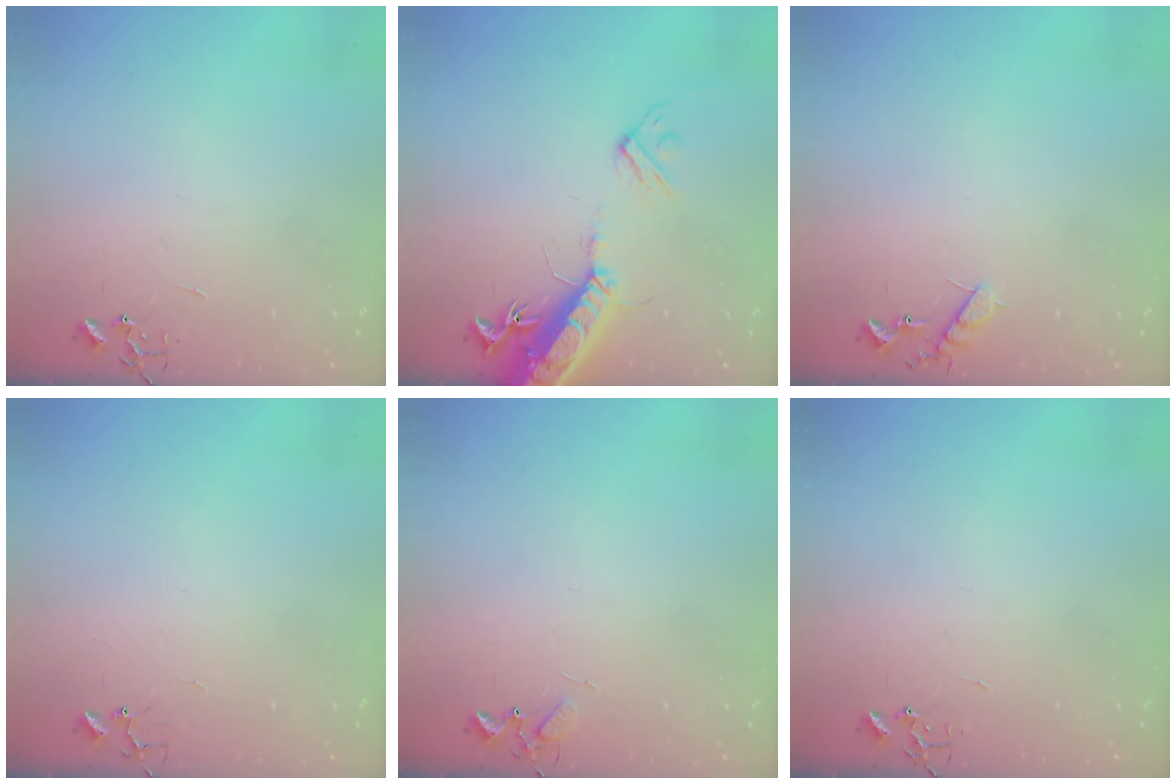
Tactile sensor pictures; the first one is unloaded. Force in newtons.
{"total": 17.3, "press": 16.8, "slide": 3.9}
{"total": 7.6, "press": 7.6, "slide": 0.4}
{"total": 3.8, "press": 3.7, "slide": 0.3}
{"total": 5.9, "press": 5.9, "slide": 0.3}
{"total": 0.0}